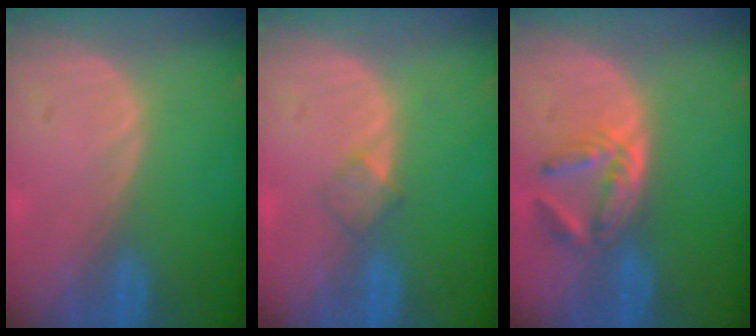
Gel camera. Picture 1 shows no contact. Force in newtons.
{"total": 2.0, "press": 2.0, "slide": 0.2}
{"total": 5.8, "press": 5.2, "slide": 2.6}